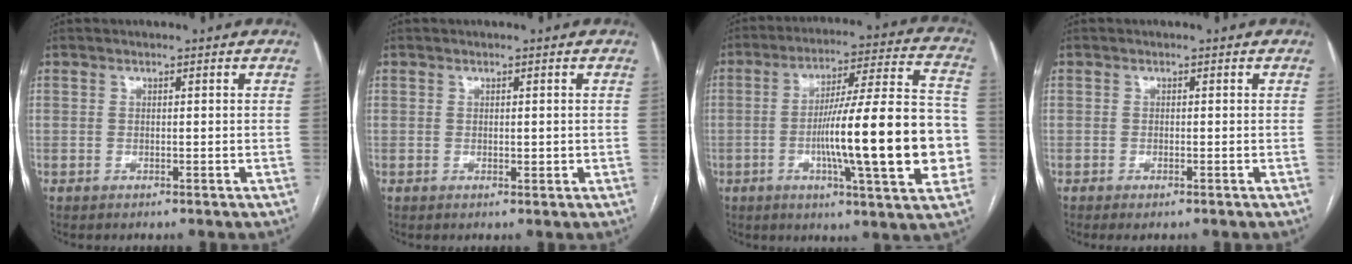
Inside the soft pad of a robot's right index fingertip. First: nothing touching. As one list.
[{"total": 1.0, "force": [0.1, 0.5, 0.9], "torque": [-0.015, -0.004, 0.004]}, {"total": 21.7, "force": [-3.9, 1.9, 21.3], "torque": [-0.290, 0.018, -0.056]}, {"total": 1.3, "force": [-0.9, 0.2, 0.9], "torque": [-0.016, -0.003, -0.011]}]